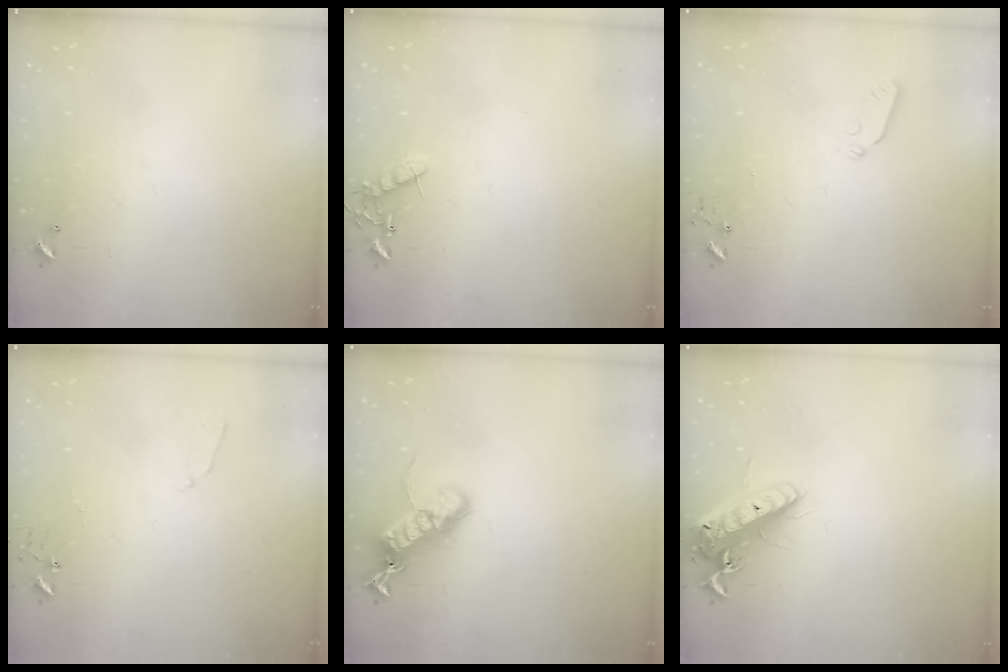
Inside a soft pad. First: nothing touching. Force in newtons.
{"total": 8.1, "press": 8.1, "slide": 0.3}
{"total": 3.6, "press": 3.6, "slide": 0.6}
{"total": 5.0, "press": 5.0, "slide": 0.7}
{"total": 18.4, "press": 18.4, "slide": 0.6}
{"total": 16.1, "press": 15.8, "slide": 3.2}